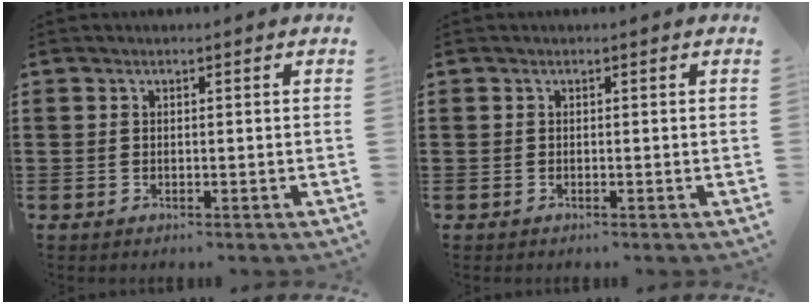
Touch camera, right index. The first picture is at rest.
{"total": 0.0}